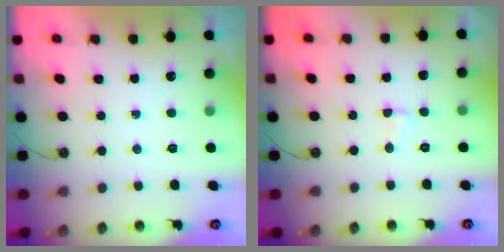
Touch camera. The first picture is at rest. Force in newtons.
{"total": 2.8, "press": 2.7, "slide": 0.3}